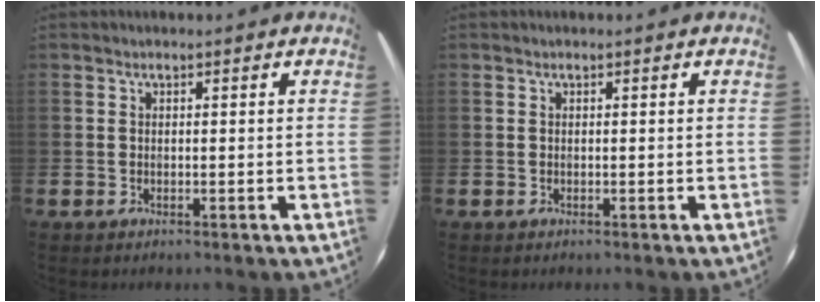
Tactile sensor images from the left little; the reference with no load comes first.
{"total": 0.0}